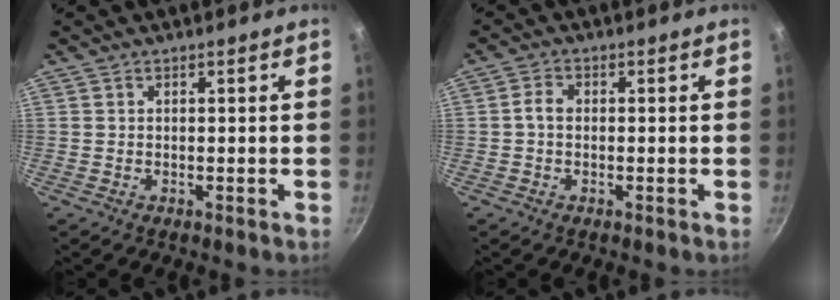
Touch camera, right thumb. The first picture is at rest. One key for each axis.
{"total": 2.5, "fx": -0.1, "fy": 1.5, "fz": 2.0, "tx": -0.046, "ty": 0.011, "tz": -0.010}